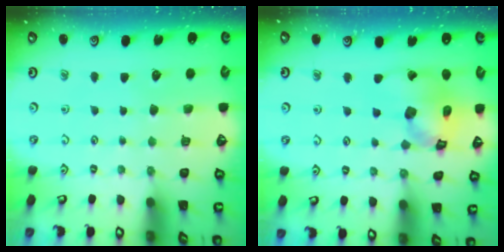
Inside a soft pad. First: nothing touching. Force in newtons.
{"total": 15.2, "press": 15.1, "slide": 2.0}